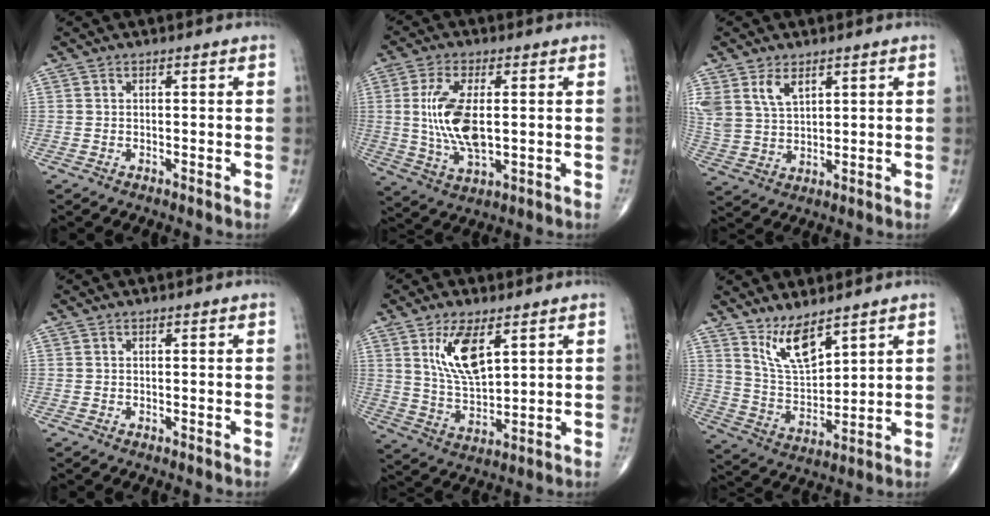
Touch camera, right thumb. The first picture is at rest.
{"total": 11.9, "force": [0.8, 5.2, 10.6], "torque": [-0.217, -0.011, 0.020]}
{"total": 7.2, "force": [4.0, 4.0, 4.4], "torque": [-0.082, -0.013, 0.090]}
{"total": 0.0}
{"total": 10.6, "force": [4.6, 4.5, 8.4], "torque": [-0.146, -0.026, 0.097]}
{"total": 8.9, "force": [6.3, 2.8, 5.6], "torque": [-0.096, -0.053, 0.135]}